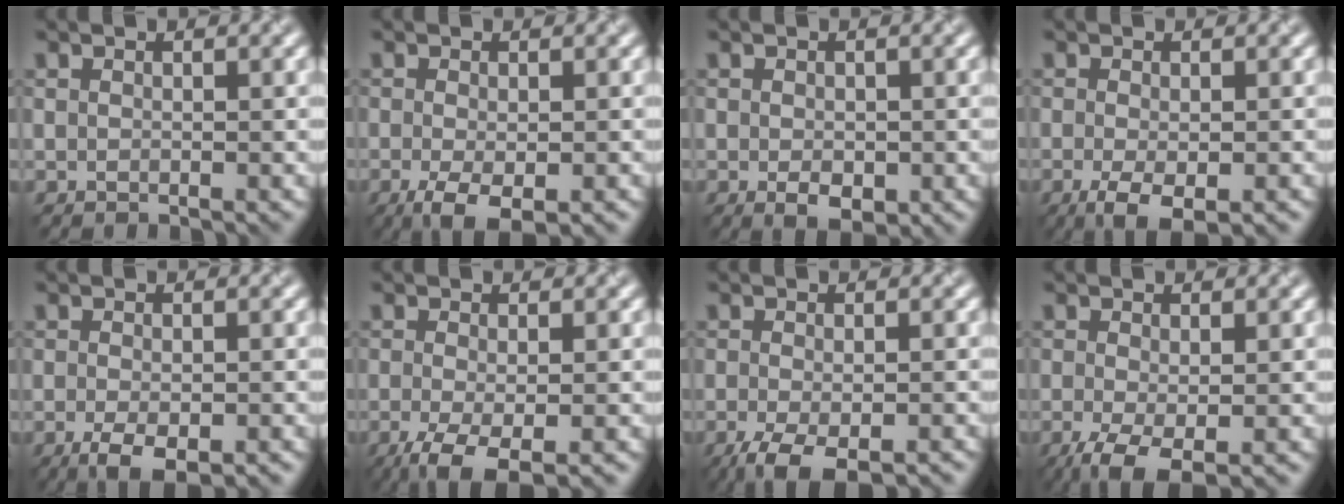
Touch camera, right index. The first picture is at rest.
{"total": 3.9, "force": [-1.8, 1.3, 3.2], "torque": [-0.059, -0.009, -0.028]}
{"total": 2.2, "force": [-0.6, 1.3, 1.7], "torque": [-0.027, -0.005, -0.004]}
{"total": 3.7, "force": [-1.7, 1.2, 3.1], "torque": [-0.055, -0.010, -0.025]}
{"total": 4.2, "force": [-2.3, 1.5, 3.2], "torque": [-0.053, -0.007, -0.032]}
{"total": 4.7, "force": [-2.6, 1.3, 3.7], "torque": [-0.070, -0.008, -0.048]}
{"total": 5.3, "force": [-3.5, 1.5, 3.7], "torque": [-0.067, -0.012, -0.059]}
{"total": 4.2, "force": [-2.1, 1.3, 3.4], "torque": [-0.071, -0.008, -0.039]}